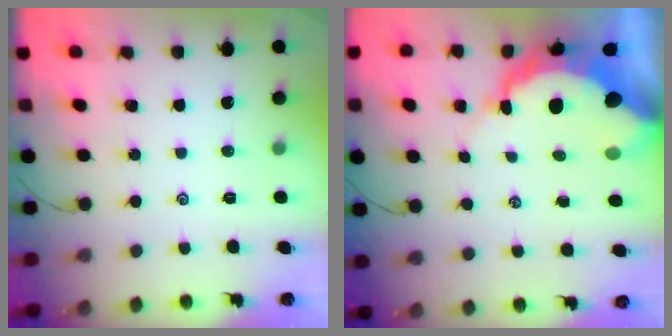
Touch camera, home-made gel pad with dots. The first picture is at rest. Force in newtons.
{"total": 14.6, "press": 14.6, "slide": 1.4}